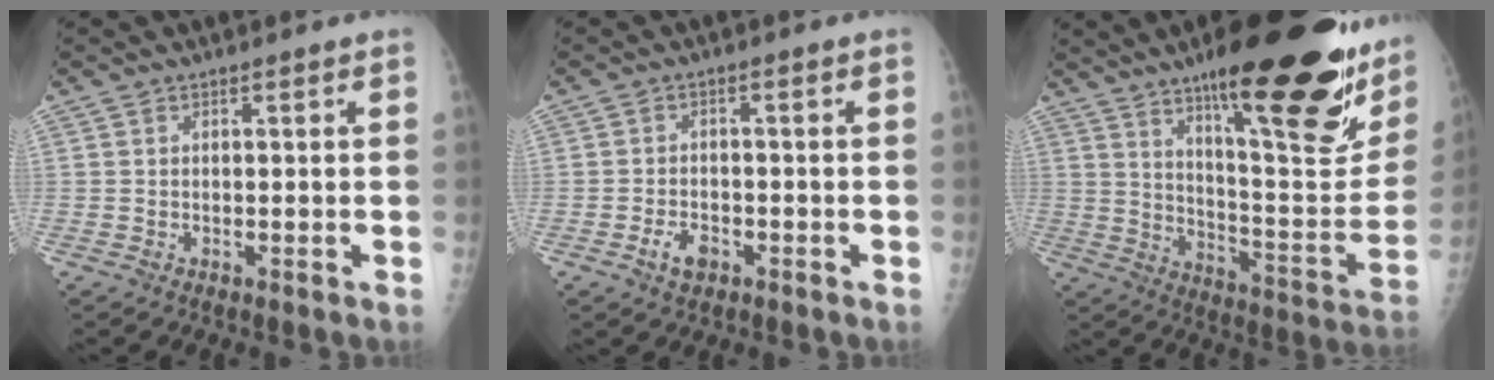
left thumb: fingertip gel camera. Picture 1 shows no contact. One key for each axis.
{"total": 3.5, "fx": -1.8, "fy": 2.2, "fz": 2.0, "tx": -0.030, "ty": 0.010, "tz": -0.029}
{"total": 30.7, "fx": 17.7, "fy": 7.5, "fz": 24.0, "tx": -0.274, "ty": -0.071, "tz": 0.270}